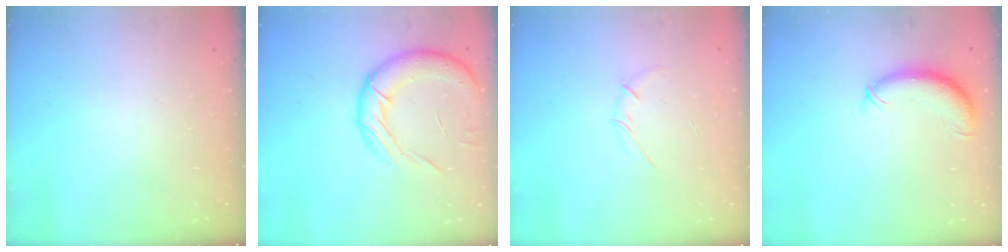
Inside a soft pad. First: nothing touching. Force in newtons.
{"total": 15.4, "press": 15.1, "slide": 3.2}
{"total": 2.7, "press": 2.6, "slide": 0.6}
{"total": 9.7, "press": 9.6, "slide": 1.8}